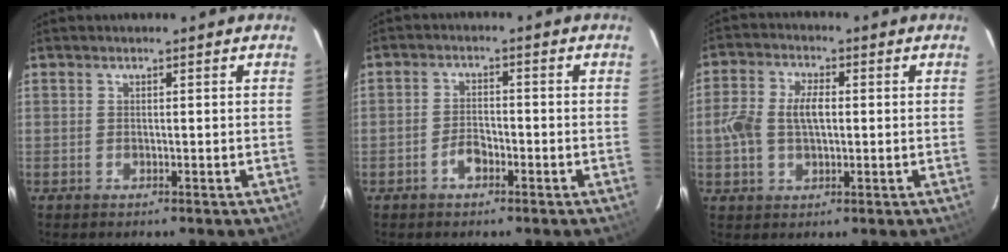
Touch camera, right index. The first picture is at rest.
{"total": 3.3, "force": [-2.0, 1.7, 1.9], "torque": [-0.041, 0.006, -0.036]}
{"total": 7.9, "force": [0.0, 4.9, 6.2], "torque": [-0.128, 0.014, -0.001]}